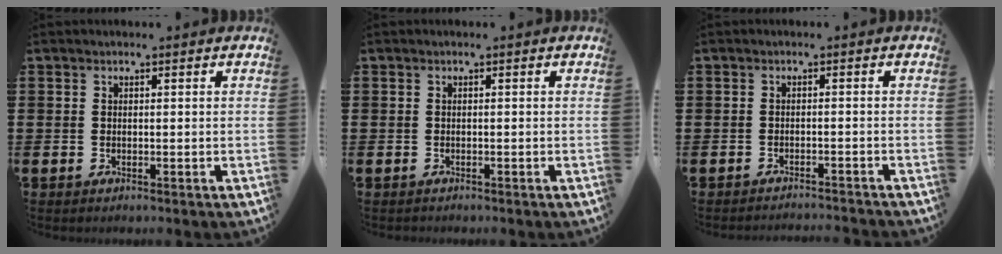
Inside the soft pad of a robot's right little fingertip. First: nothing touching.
{"total": 0.0}
{"total": 1.2, "force": [-1.2, -0.2, 0.0], "torque": [-0.001, 0.002, -0.024]}